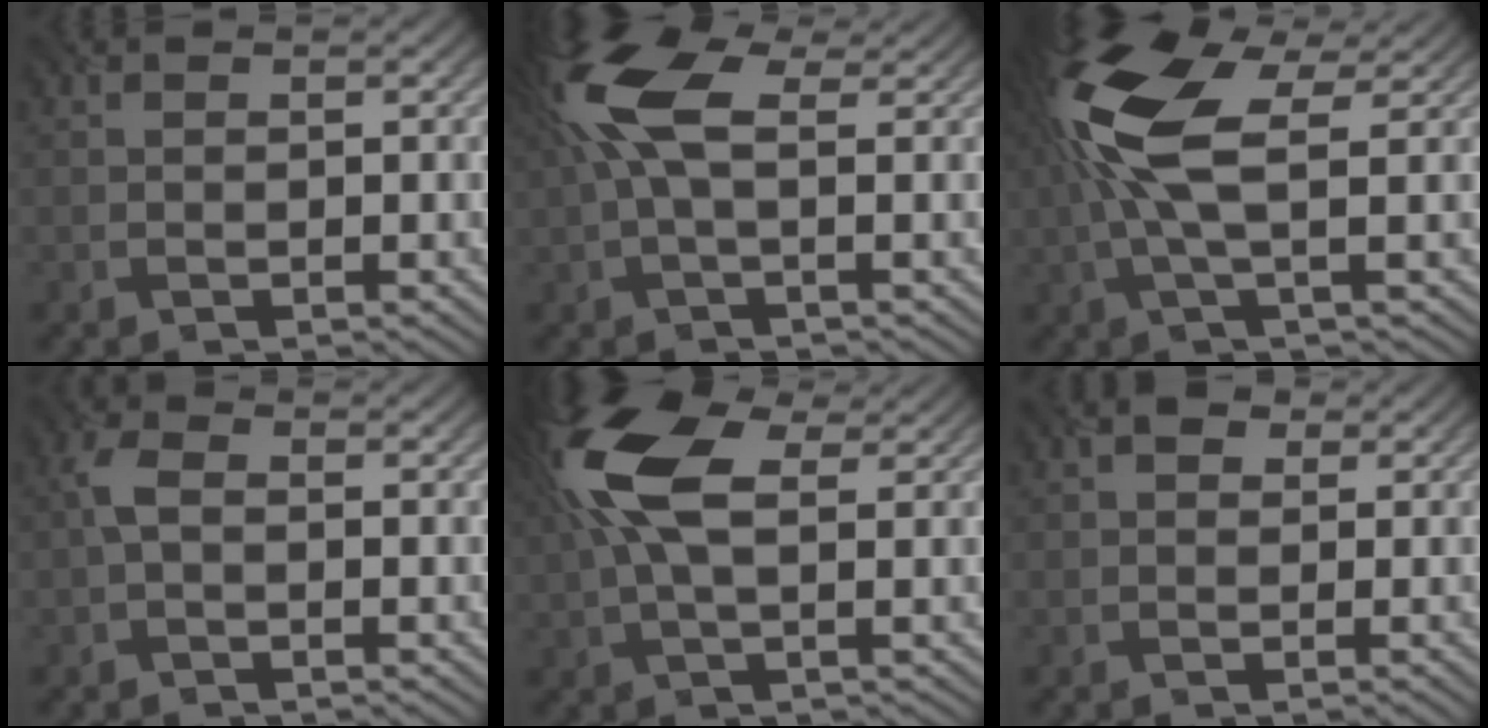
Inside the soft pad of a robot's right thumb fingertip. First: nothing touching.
{"total": 8.8, "force": [2.3, 3.5, 7.7], "torque": [-0.184, 0.024, 0.033]}
{"total": 11.1, "force": [1.9, 4.0, 10.1], "torque": [-0.240, 0.018, 0.031]}
{"total": 2.4, "force": [-0.3, 1.5, 1.9], "torque": [-0.049, 0.009, -0.009]}
{"total": 11.0, "force": [3.3, 5.1, 9.1], "torque": [-0.222, 0.020, 0.054]}
{"total": 1.3, "force": [0.4, 0.9, 0.9], "torque": [-0.016, 0.003, 0.003]}